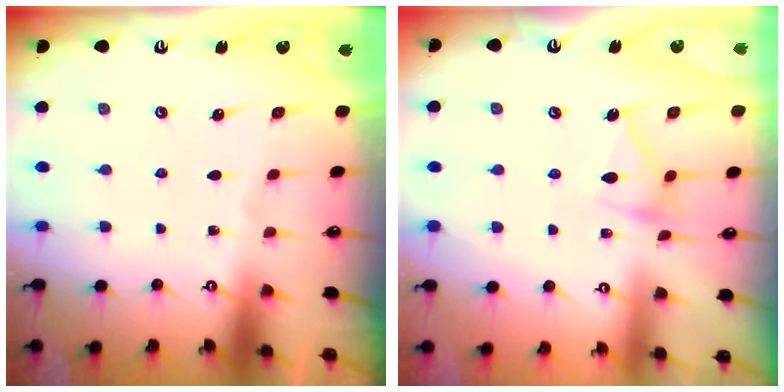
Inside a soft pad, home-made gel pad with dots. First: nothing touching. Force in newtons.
{"total": 12.6, "press": 12.6, "slide": 0.3}